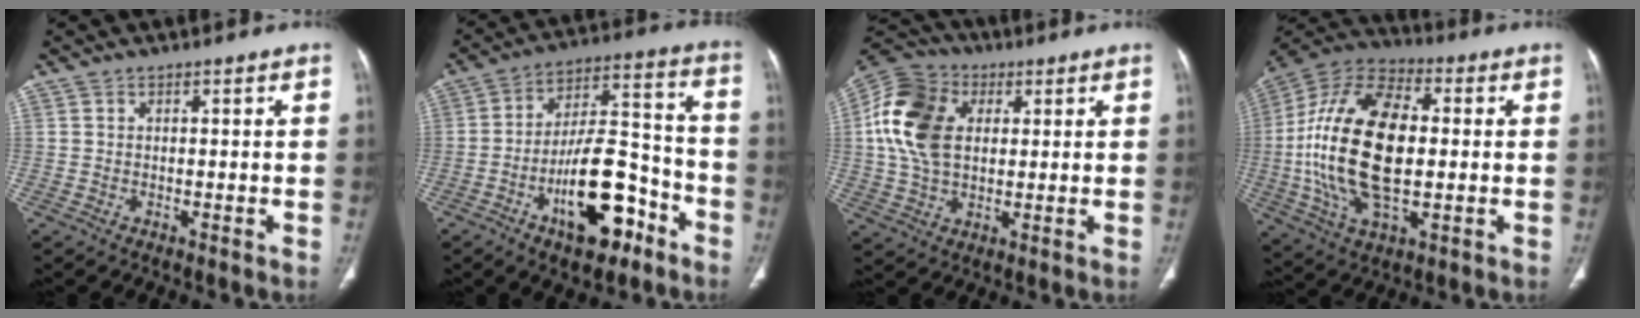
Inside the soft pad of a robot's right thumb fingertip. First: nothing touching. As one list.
[{"total": 17.8, "force": [-8.4, 7.9, 13.6], "torque": [-0.190, 0.068, -0.133]}, {"total": 15.3, "force": [2.7, 10.7, 10.6], "torque": [-0.202, 0.011, 0.044]}, {"total": 23.9, "force": [-0.1, 12.6, 20.3], "torque": [-0.408, 0.009, -0.005]}]